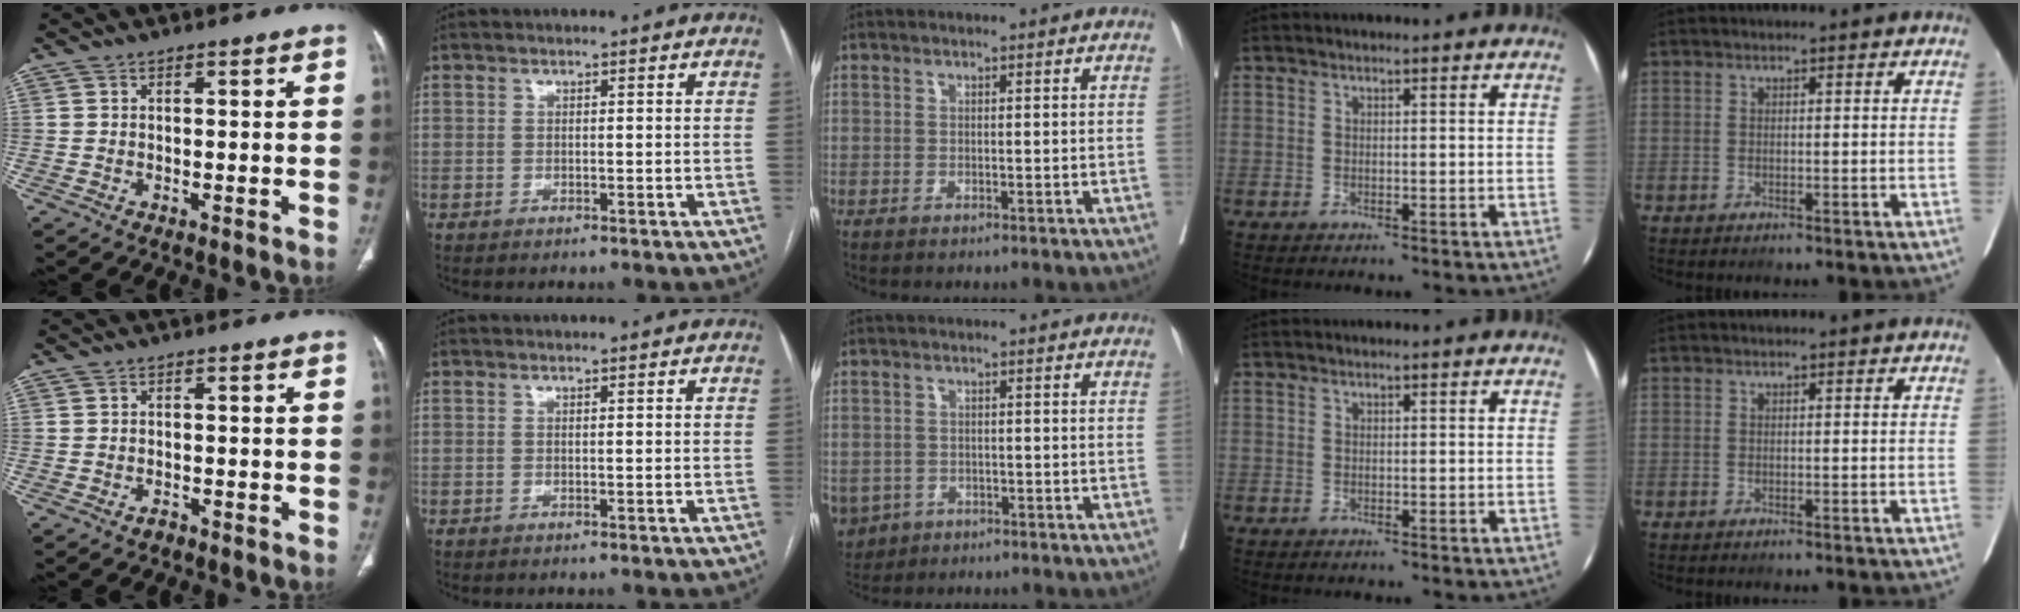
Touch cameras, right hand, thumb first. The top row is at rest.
{"thumb": {"total": 1.2, "force": [-0.9, 0.7, 0.4], "torque": [-0.008, 0.003, -0.015]}, "middle": {"total": 6.9, "force": [-3.4, 5.7, 2.1], "torque": [-0.059, -0.003, -0.049]}}